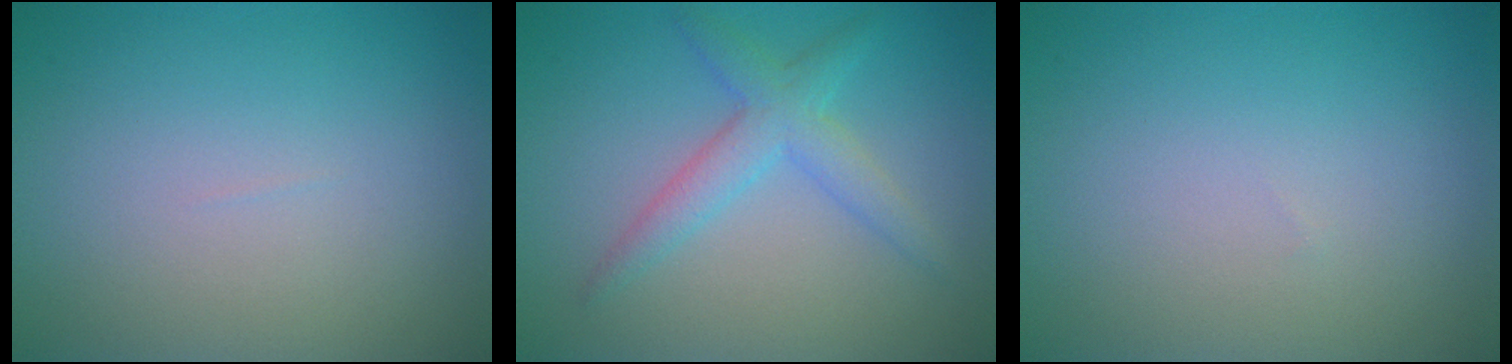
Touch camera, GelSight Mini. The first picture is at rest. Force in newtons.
{"total": 3.1, "press": 3.1, "slide": 0.1}
{"total": 0.0}